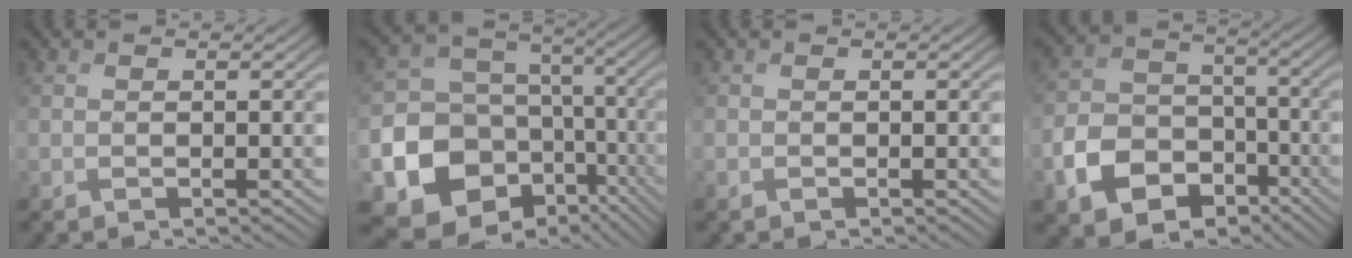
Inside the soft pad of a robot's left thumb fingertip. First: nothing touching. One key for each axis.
{"total": 17.0, "fx": -5.1, "fy": 14.4, "fz": 7.5, "tx": -0.203, "ty": -0.045, "tz": -0.068}
{"total": 0.0}
{"total": 10.1, "fx": -5.1, "fy": 7.3, "fz": 4.8, "tx": -0.112, "ty": -0.021, "tz": -0.099}